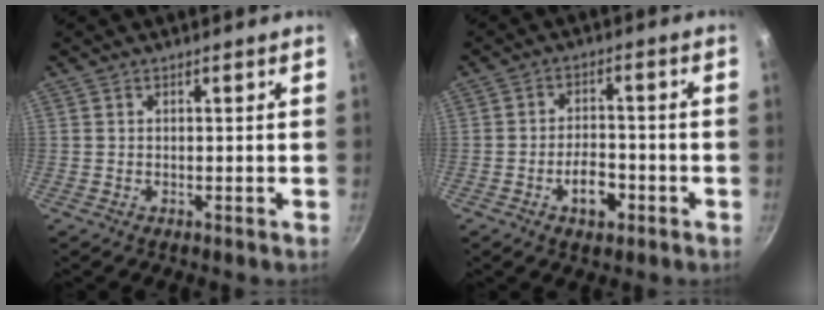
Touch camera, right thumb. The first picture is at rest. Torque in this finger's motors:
{"motor_torque": [-0.20, 0.24, -0.11, -0.03, 0.10]}